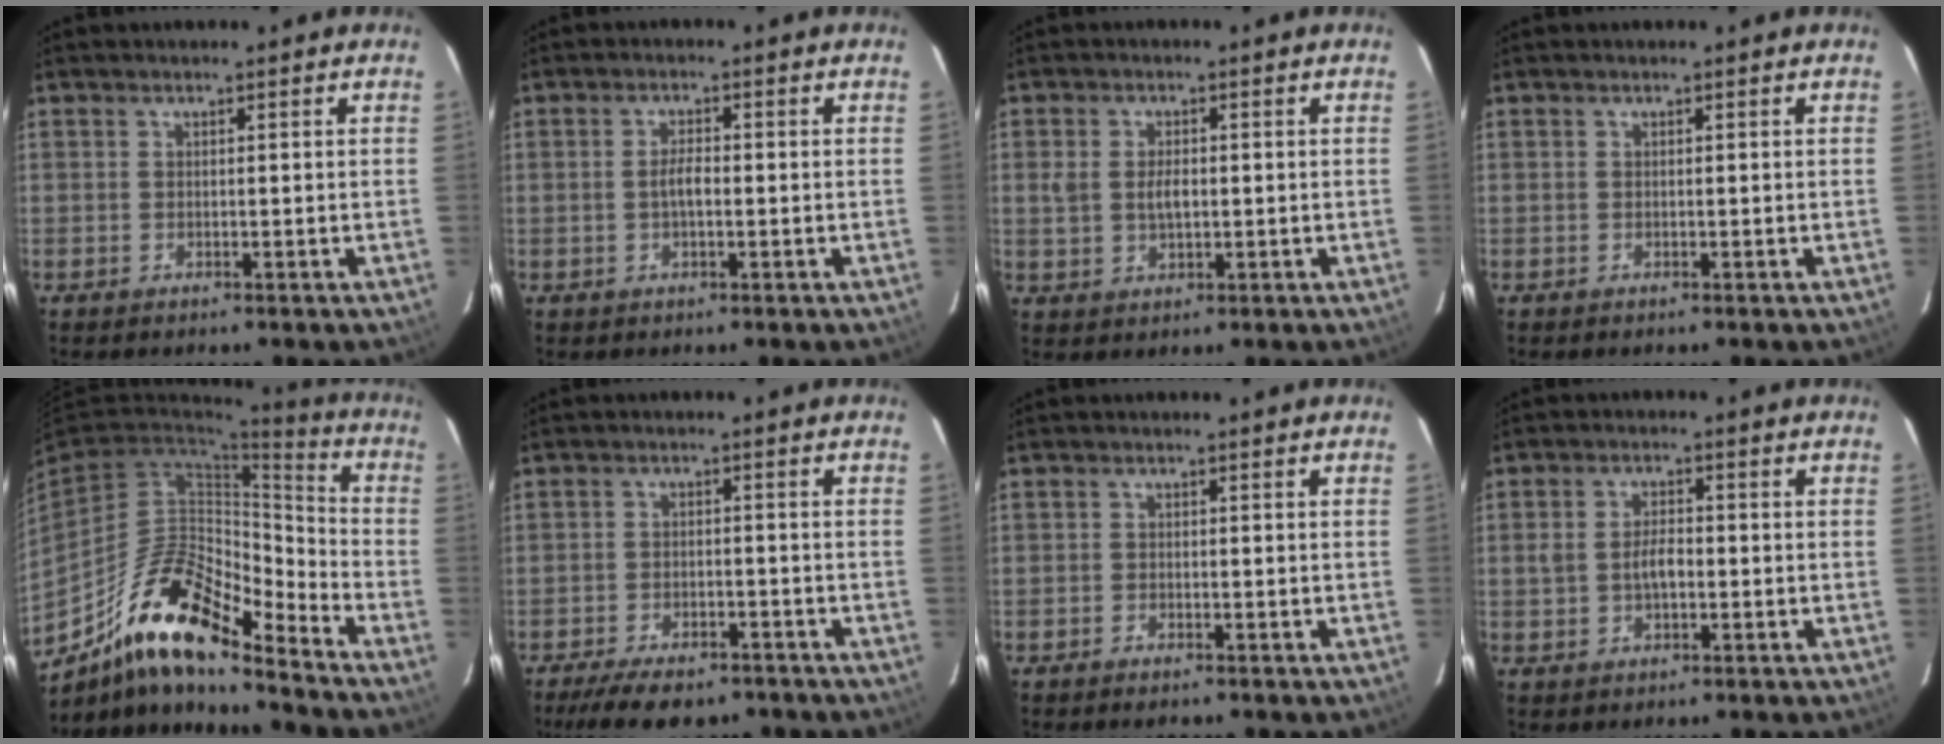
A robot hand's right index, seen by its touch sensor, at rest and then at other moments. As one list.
[{"total": 2.4, "force": [-0.5, 0.8, 2.2], "torque": [-0.044, 0.004, -0.009]}, {"total": 4.2, "force": [0.1, 2.6, 3.2], "torque": [-0.062, 0.003, 0.006]}, {"total": 0.0}, {"total": 17.6, "force": [-13.0, 4.6, 11.0], "torque": [-0.189, 0.003, -0.241]}, {"total": 11.8, "force": [-9.3, 4.4, 5.6], "torque": [-0.128, -0.017, -0.141]}, {"total": 1.5, "force": [-1.3, 0.6, 0.6], "torque": [-0.019, 0.001, -0.026]}, {"total": 3.7, "force": [-0.7, 2.1, 2.9], "torque": [-0.056, 0.008, -0.008]}]